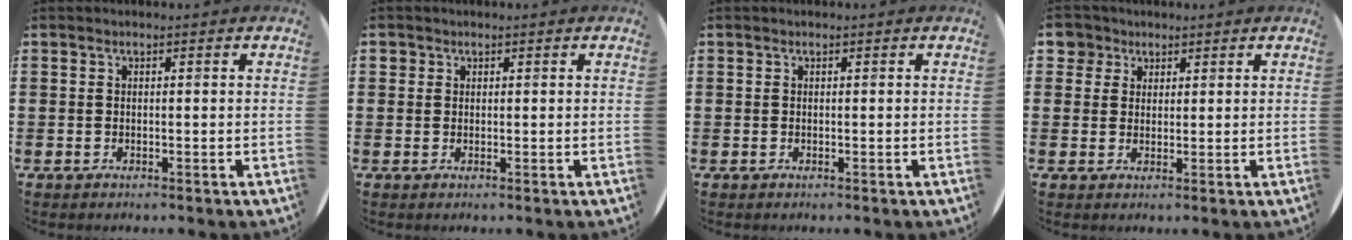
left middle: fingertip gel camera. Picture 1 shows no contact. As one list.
[{"total": 0.6, "force": [0.4, 0.5, 0.0], "torque": [0.008, -0.001, 0.006]}, {"total": 0.0}, {"total": 3.4, "force": [2.3, 2.5, 0.2], "torque": [-0.001, 0.005, 0.041]}]